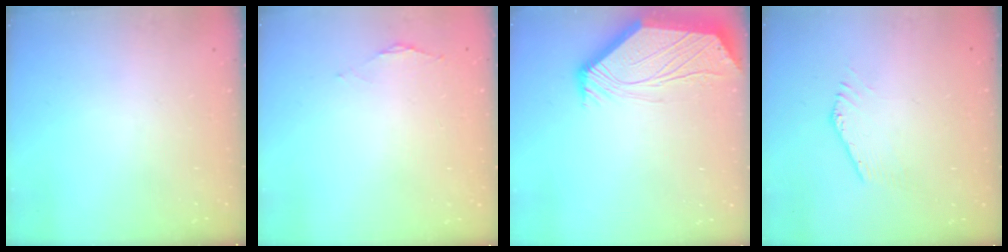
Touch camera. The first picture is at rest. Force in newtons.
{"total": 0.5, "press": 0.4, "slide": 0.3}
{"total": 3.3, "press": 3.2, "slide": 0.5}
{"total": 1.5, "press": 1.5, "slide": 0.4}